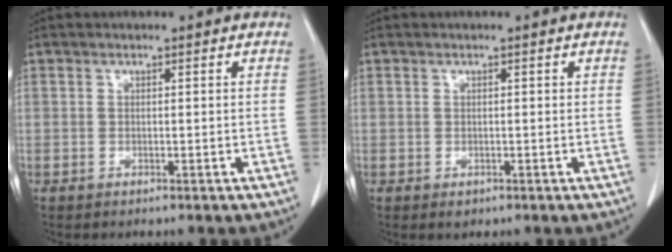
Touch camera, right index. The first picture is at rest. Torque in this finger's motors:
{"motor_torque": [-0.05, -0.01, -0.01, -0.03]}